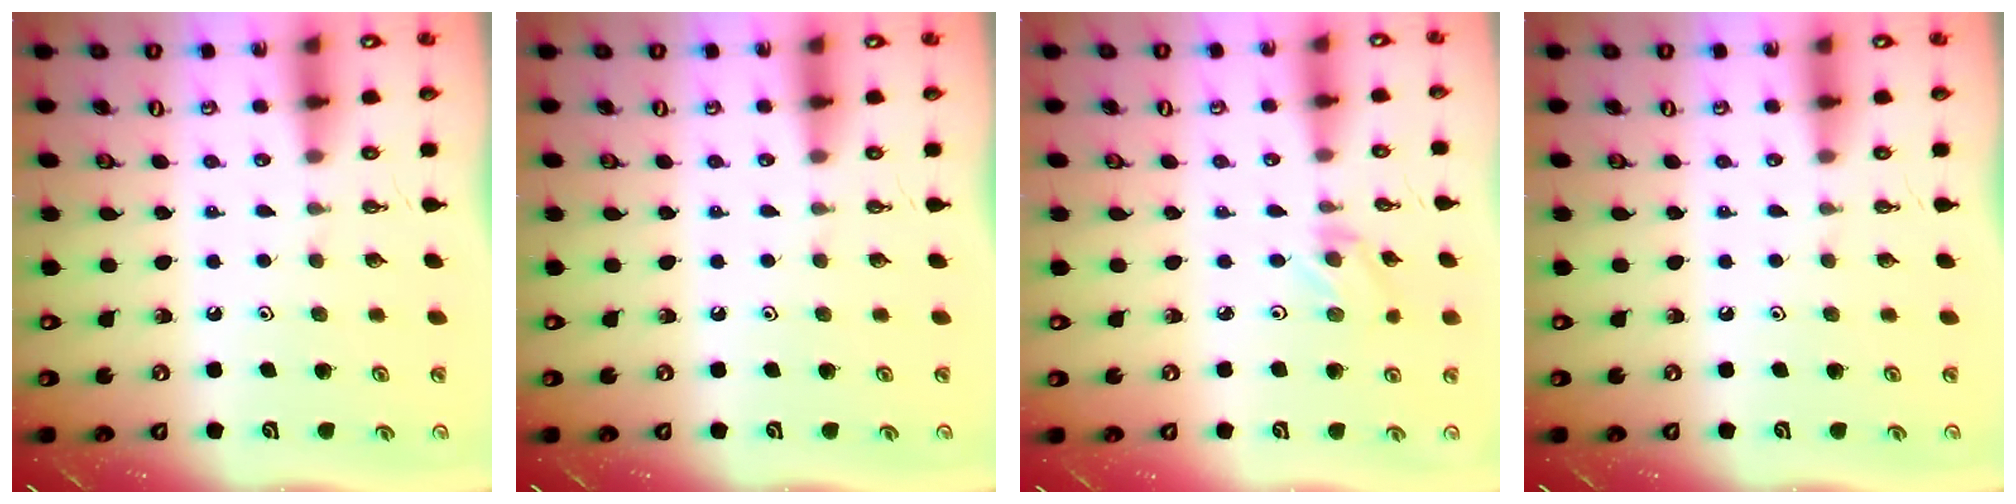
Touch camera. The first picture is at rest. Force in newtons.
{"total": 0.0}
{"total": 1.6, "press": 1.5, "slide": 0.3}
{"total": 0.0}